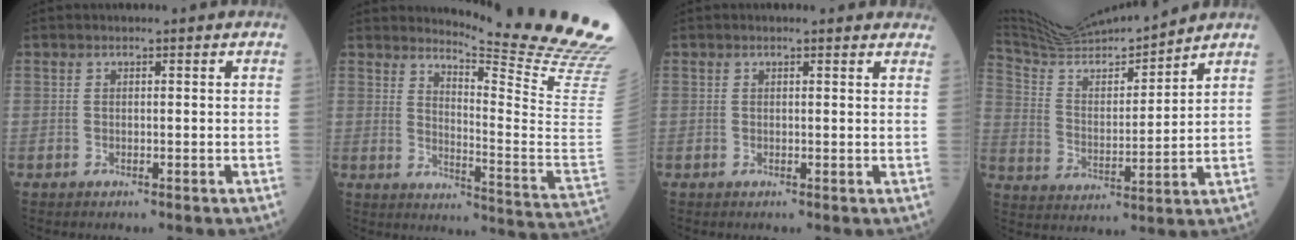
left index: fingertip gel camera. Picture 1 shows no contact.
{"total": 21.5, "force": [20.3, -3.0, 6.2], "torque": [-0.107, -0.189, 0.236]}
{"total": 4.5, "force": [4.2, 1.0, 1.3], "torque": [-0.007, 0.001, 0.026]}
{"total": 13.5, "force": [13.0, -0.5, 3.6], "torque": [-0.080, 0.002, 0.240]}